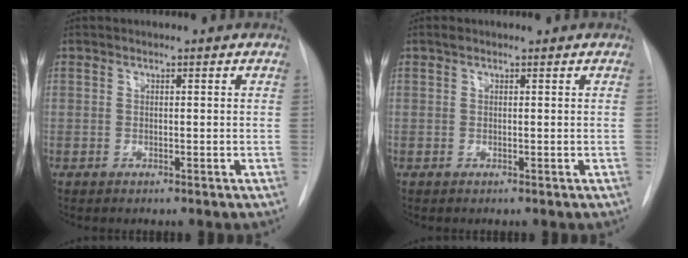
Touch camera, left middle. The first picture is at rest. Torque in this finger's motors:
{"motor_torque": [0.20, -0.16, -0.03, 0.01]}